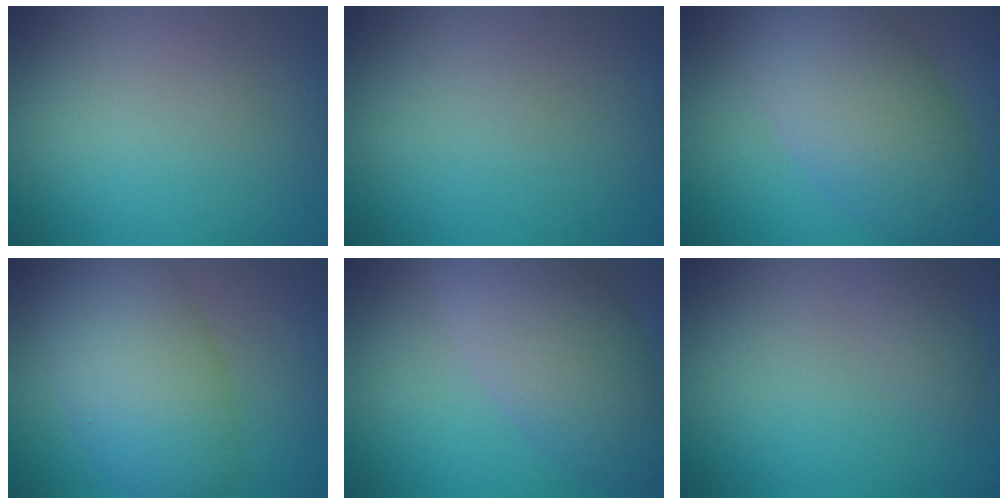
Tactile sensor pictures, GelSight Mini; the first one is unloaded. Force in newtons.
{"total": 0.0}
{"total": 7.8, "press": 7.8, "slide": 0.6}
{"total": 7.5, "press": 7.5, "slide": 0.2}
{"total": 7.0, "press": 7.0, "slide": 0.3}
{"total": 1.2, "press": 1.2, "slide": 0.1}